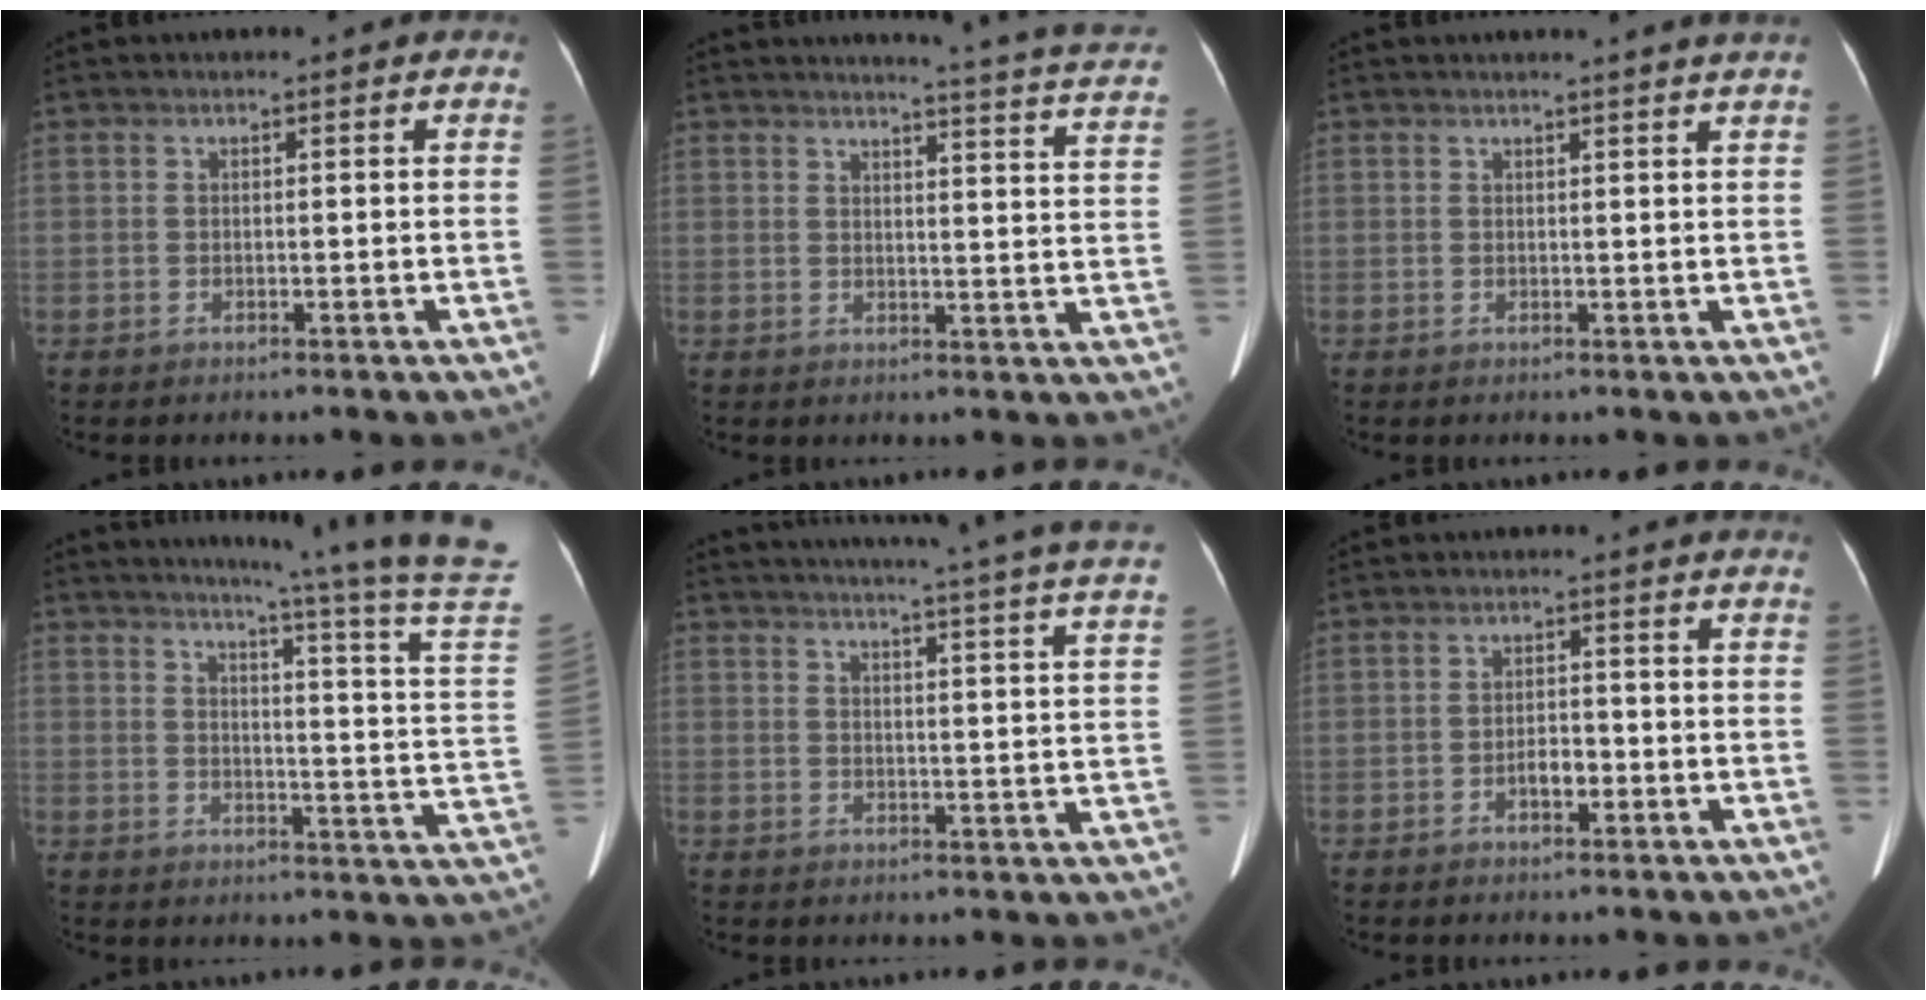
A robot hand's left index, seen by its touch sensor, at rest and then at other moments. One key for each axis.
{"total": 15.6, "fx": 14.8, "fy": -0.8, "fz": 4.9, "tx": -0.058, "ty": -0.091, "tz": 0.145}
{"total": 3.3, "fx": 3.0, "fy": -0.8, "fz": 1.2, "tx": -0.018, "ty": -0.003, "tz": 0.027}
{"total": 19.1, "fx": 16.5, "fy": -3.2, "fz": 9.0, "tx": -0.134, "ty": -0.097, "tz": 0.188}
{"total": 26.8, "fx": 24.6, "fy": -1.0, "fz": 10.7, "tx": -0.160, "ty": -0.069, "tz": 0.286}
{"total": 2.6, "fx": -1.2, "fy": 1.2, "fz": 1.9, "tx": -0.031, "ty": 0.005, "tz": -0.020}